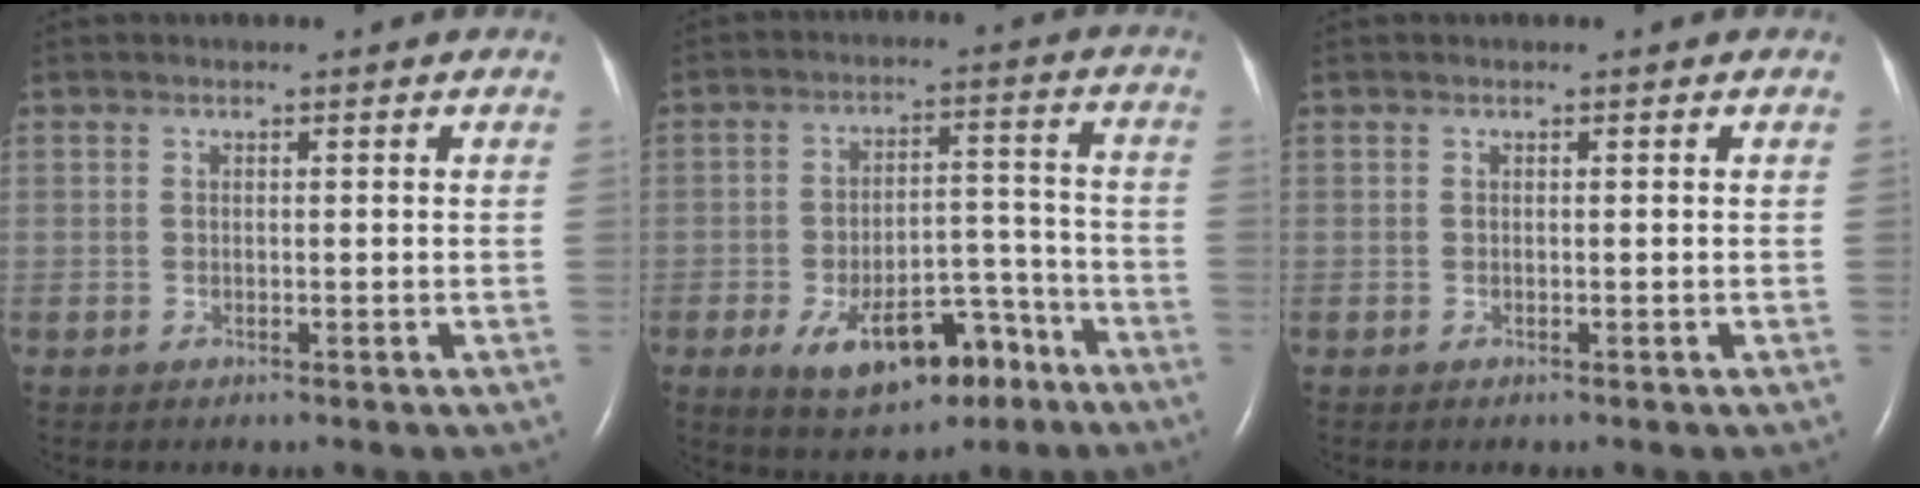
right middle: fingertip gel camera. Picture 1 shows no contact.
{"total": 12.6, "force": [-6.9, 6.0, 8.6], "torque": [-0.130, 0.018, -0.097]}
{"total": 0.0}